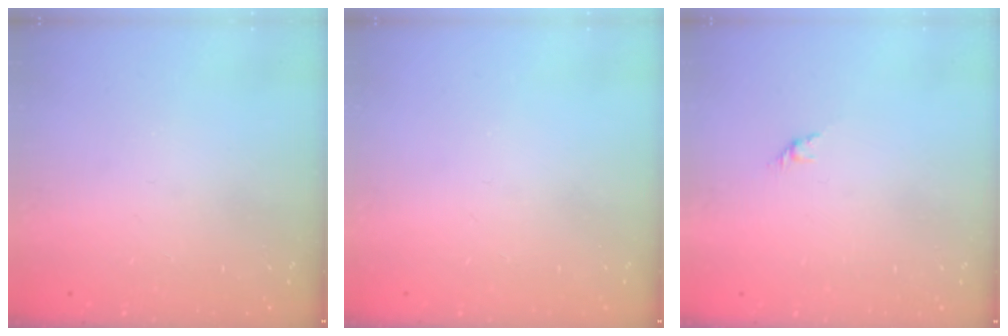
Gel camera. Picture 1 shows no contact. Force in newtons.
{"total": 0.0}
{"total": 1.6, "press": 1.5, "slide": 0.7}